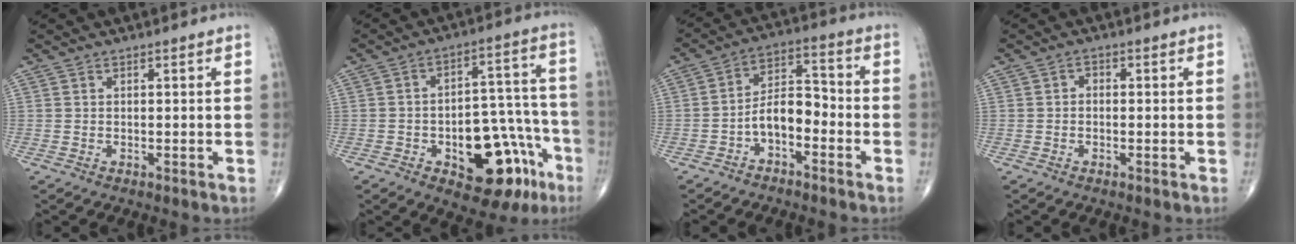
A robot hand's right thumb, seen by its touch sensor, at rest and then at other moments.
{"total": 17.7, "force": [-7.7, 9.2, 13.0], "torque": [-0.135, 0.064, -0.096]}
{"total": 7.5, "force": [-3.1, 4.1, 5.4], "torque": [-0.080, 0.046, -0.064]}
{"total": 1.2, "force": [-0.2, 1.0, 0.7], "torque": [-0.003, 0.004, -0.009]}